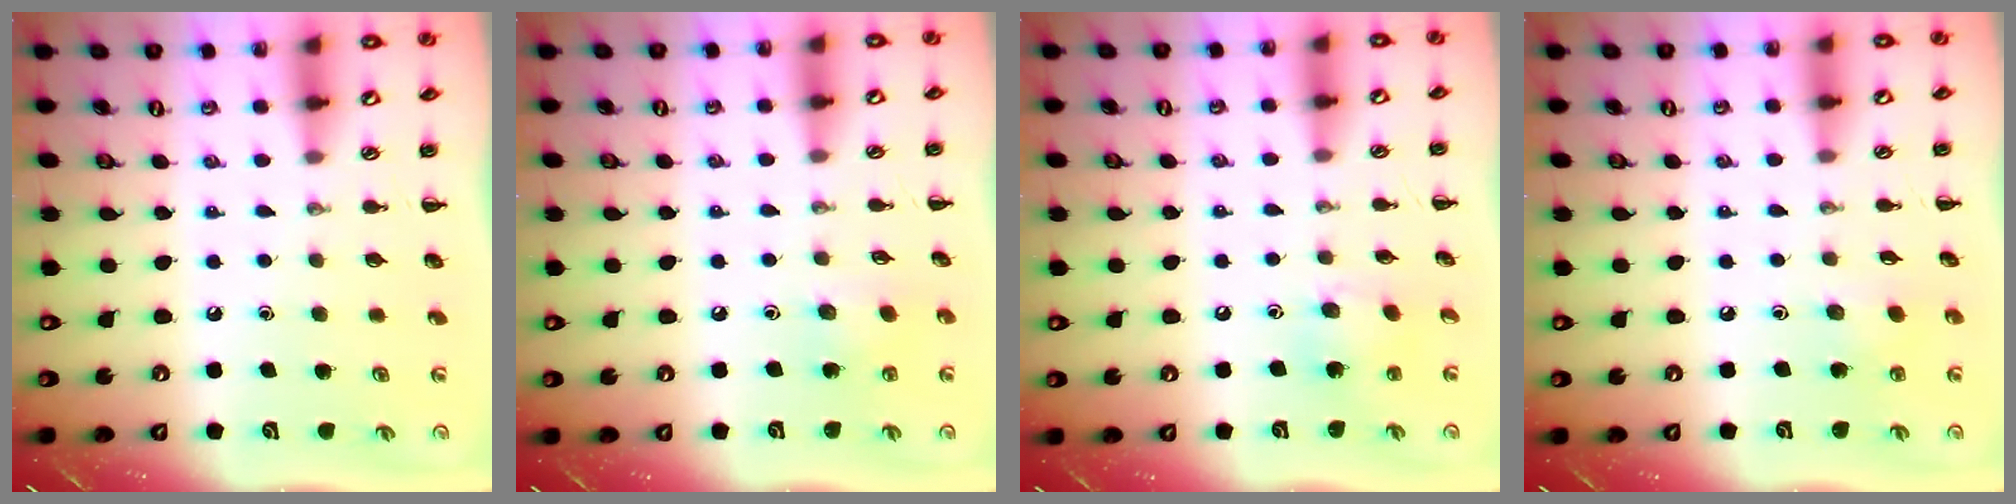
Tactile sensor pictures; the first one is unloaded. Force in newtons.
{"total": 4.6, "press": 4.4, "slide": 1.1}
{"total": 7.6, "press": 7.4, "slide": 1.9}
{"total": 3.8, "press": 3.6, "slide": 1.1}